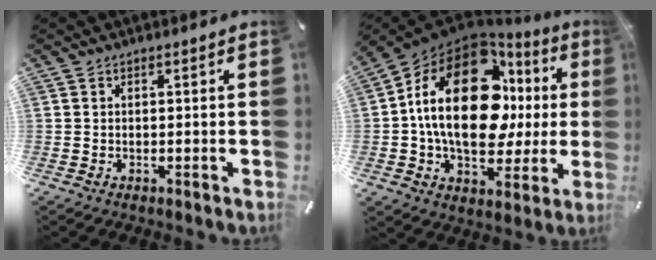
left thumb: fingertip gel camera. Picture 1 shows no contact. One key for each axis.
{"total": 25.9, "fx": 4.0, "fy": 15.3, "fz": 20.5, "tx": -0.382, "ty": -0.020, "tz": 0.068}